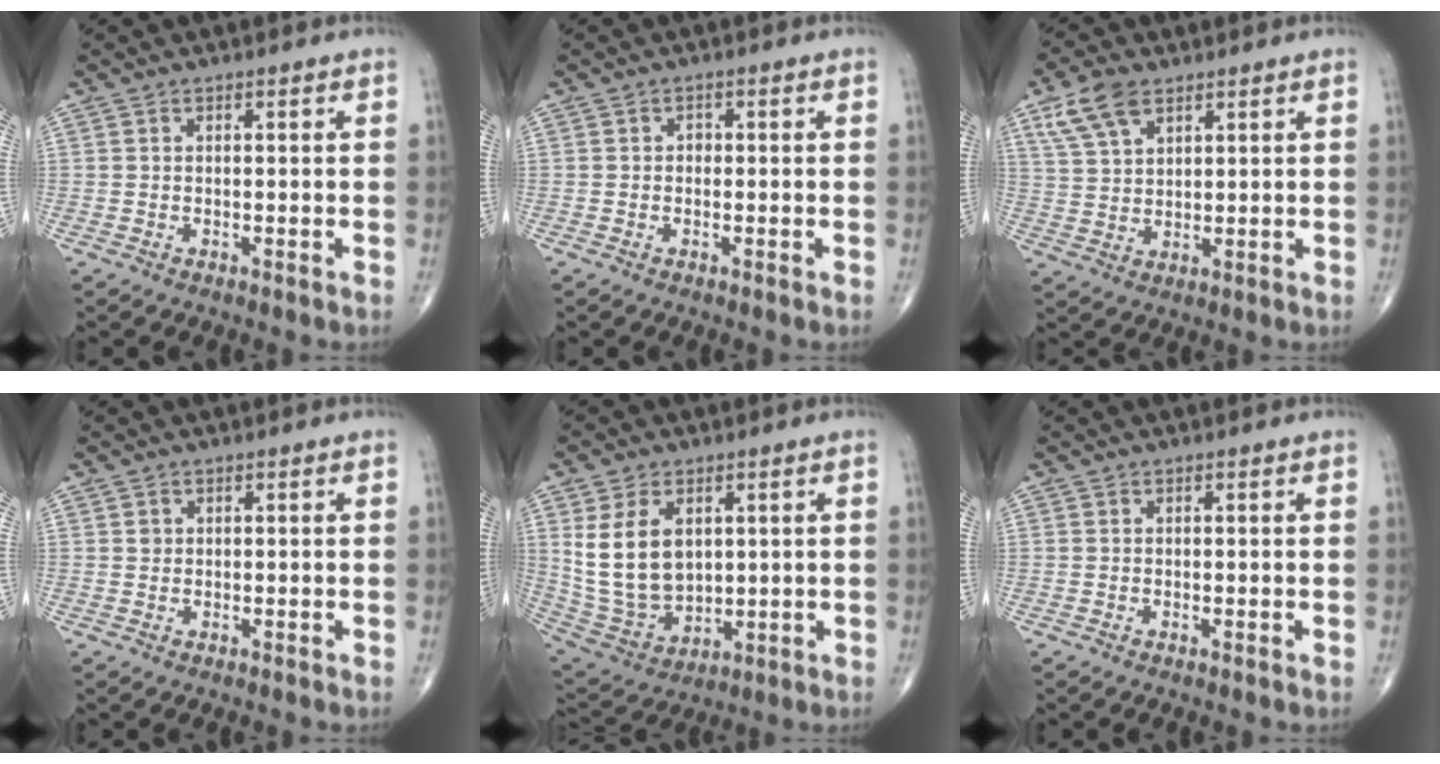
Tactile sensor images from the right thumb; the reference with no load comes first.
{"total": 0.9, "force": [-0.1, 0.8, 0.5], "torque": [0.000, 0.004, -0.006]}
{"total": 8.2, "force": [4.7, 4.4, 5.1], "torque": [-0.093, -0.008, 0.098]}
{"total": 0.9, "force": [0.2, 0.8, 0.3], "torque": [0.001, 0.001, 0.003]}
{"total": 13.7, "force": [3.2, 9.2, 9.6], "torque": [-0.165, -0.016, 0.081]}
{"total": 0.0}